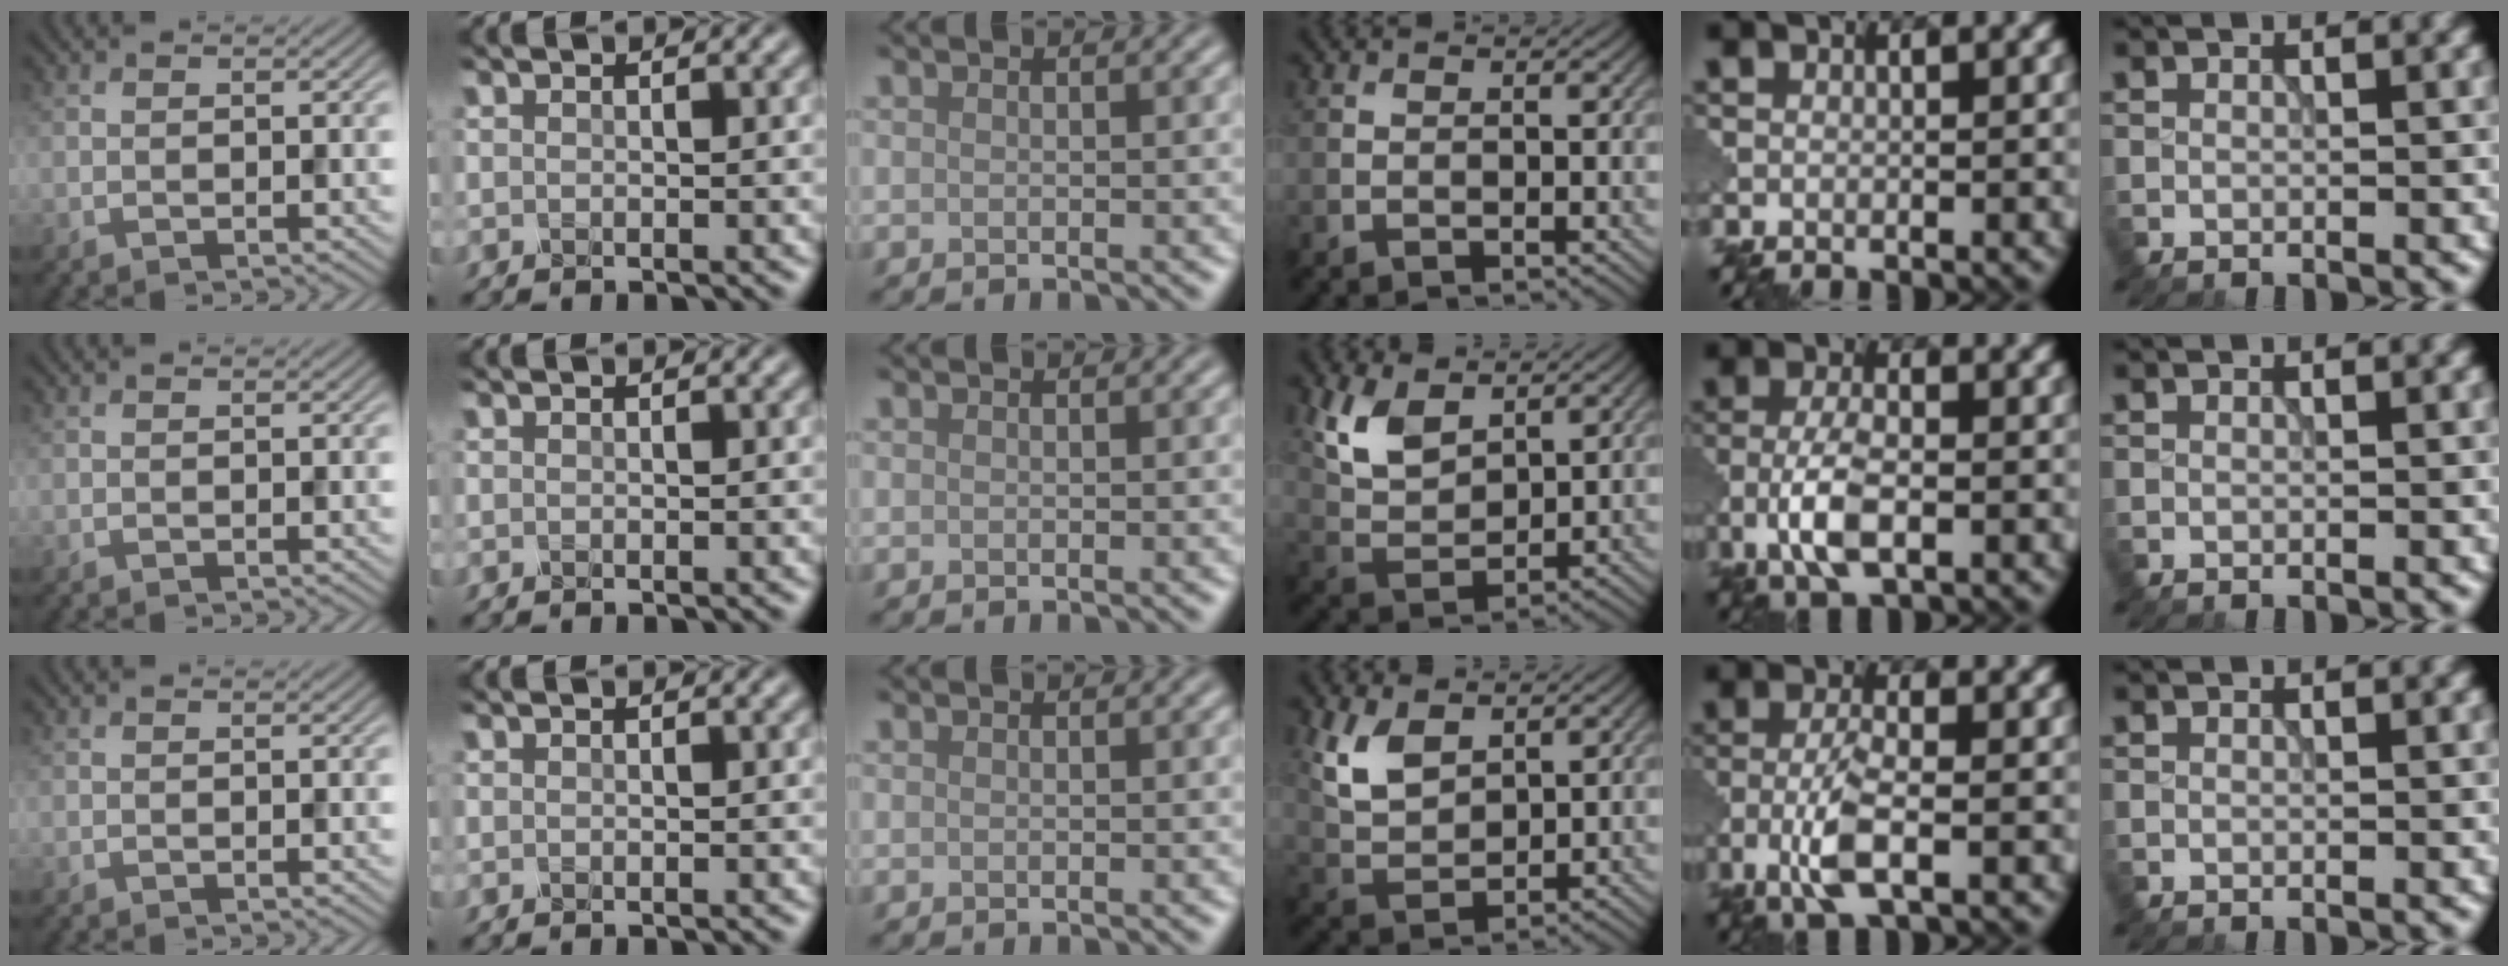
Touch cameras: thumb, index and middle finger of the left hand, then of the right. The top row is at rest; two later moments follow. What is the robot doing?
{"motion": "squeeze", "object": "clothespin"}